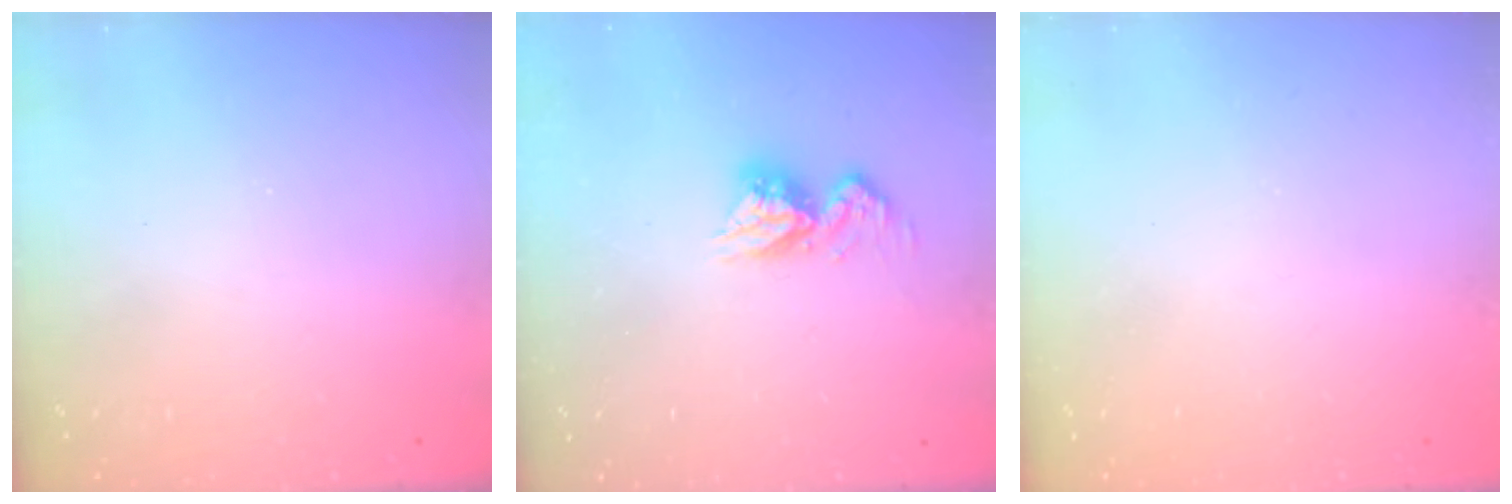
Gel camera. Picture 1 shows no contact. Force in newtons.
{"total": 9.5, "press": 9.5, "slide": 0.9}
{"total": 0.0}